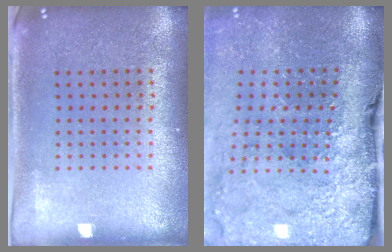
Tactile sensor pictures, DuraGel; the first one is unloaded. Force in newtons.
{"total": 4.7, "press": 3.6, "slide": 3.0}